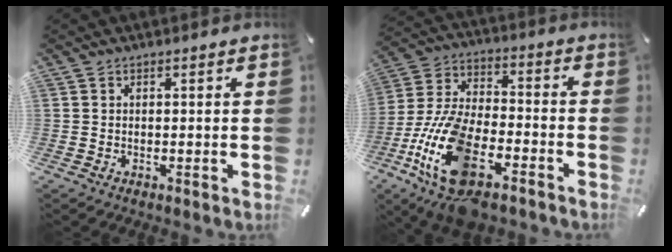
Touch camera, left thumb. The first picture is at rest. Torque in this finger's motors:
{"motor_torque": [-1.46, 3.54, 0.96, 0.83, 0.57]}